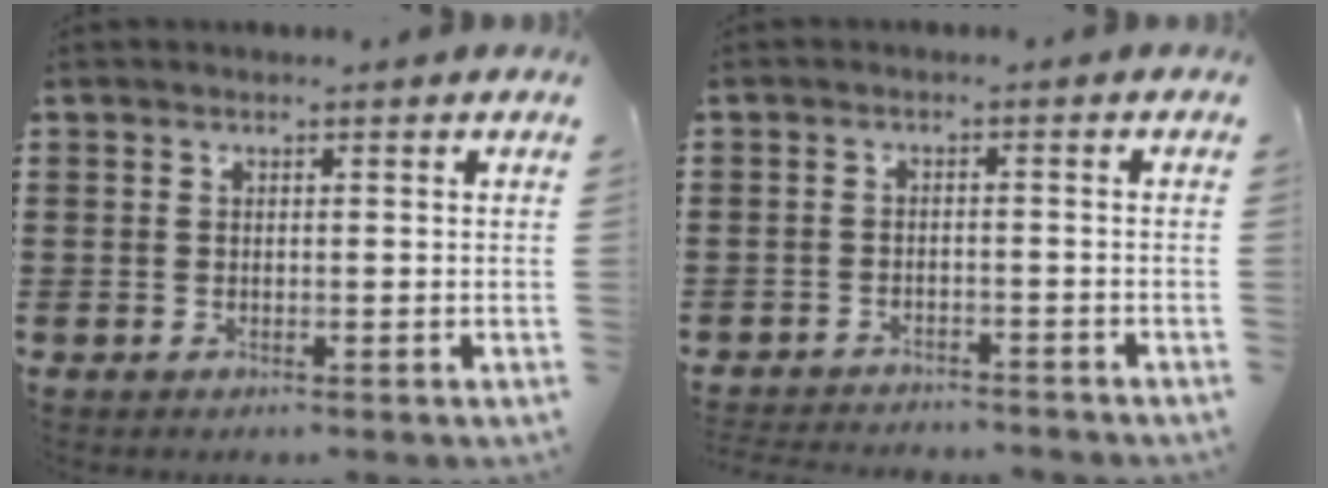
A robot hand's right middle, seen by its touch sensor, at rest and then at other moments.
{"total": 2.5, "force": [-2.5, 0.1, 0.0], "torque": [-0.007, -0.003, -0.053]}